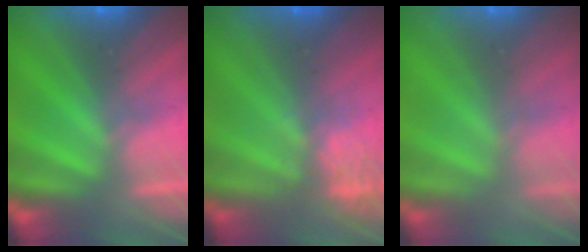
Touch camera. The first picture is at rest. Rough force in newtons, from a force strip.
{"total": 4.4}
{"total": 12.7}